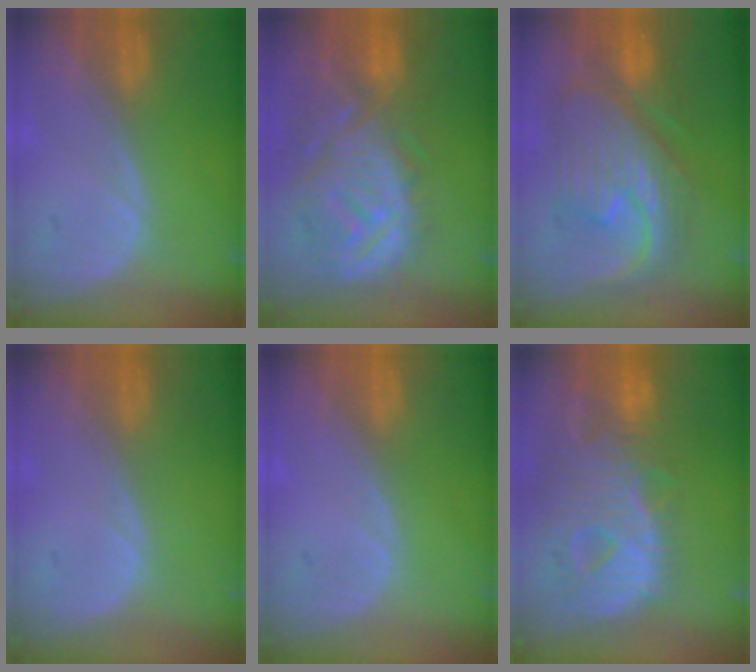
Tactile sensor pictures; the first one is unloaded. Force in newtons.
{"total": 12.6, "press": 11.1, "slide": 6.0}
{"total": 11.1, "press": 11.1, "slide": 1.1}
{"total": 0.0}
{"total": 0.0}
{"total": 12.8, "press": 10.8, "slide": 6.8}